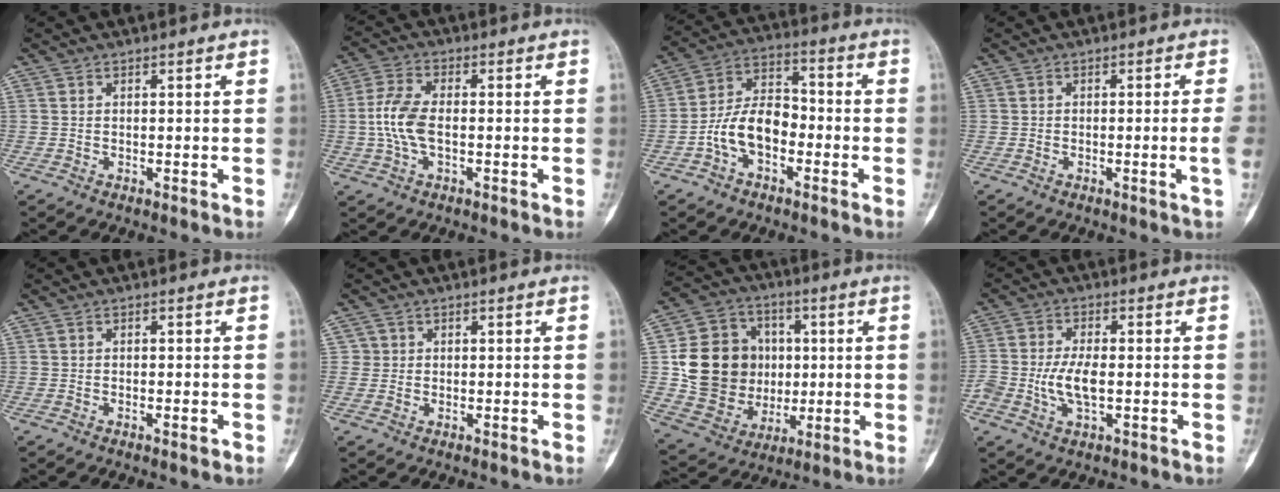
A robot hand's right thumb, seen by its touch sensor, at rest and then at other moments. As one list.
[{"total": 7.9, "force": [-0.7, 4.0, 6.8], "torque": [-0.158, 0.013, -0.020]}, {"total": 10.5, "force": [-3.5, 6.6, 7.4], "torque": [-0.128, 0.044, -0.072]}, {"total": 2.5, "force": [-0.5, -0.6, 2.3], "torque": [-0.050, 0.003, -0.006]}, {"total": 1.1, "force": [-0.5, 0.4, 0.8], "torque": [-0.014, 0.000, -0.006]}, {"total": 1.4, "force": [0.2, 1.3, -0.2], "torque": [0.018, 0.005, 0.001]}, {"total": 18.5, "force": [1.5, 16.0, 9.2], "torque": [-0.126, 0.015, 0.047]}, {"total": 6.4, "force": [-1.0, 2.9, 5.6], "torque": [-0.120, 0.004, -0.020]}]